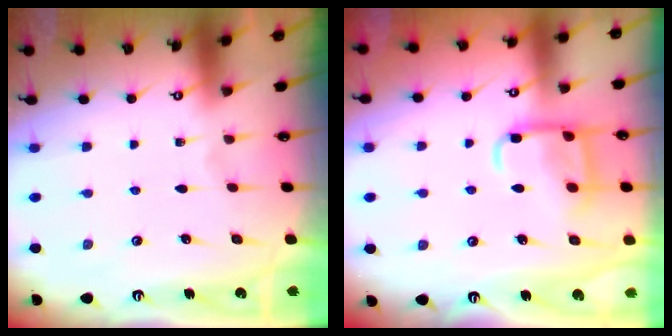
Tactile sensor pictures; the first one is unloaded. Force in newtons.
{"total": 11.6, "press": 11.6, "slide": 1.1}